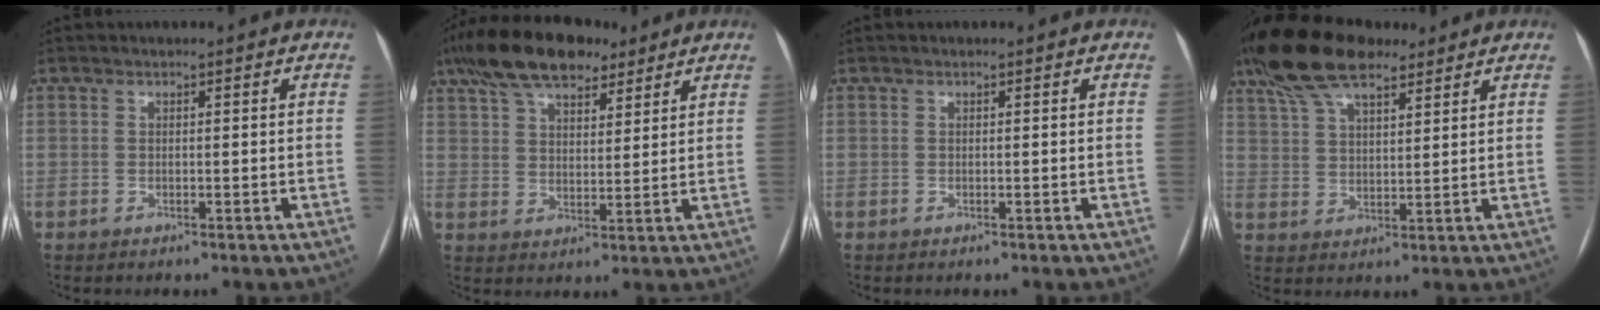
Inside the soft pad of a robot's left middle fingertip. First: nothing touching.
{"total": 15.1, "force": [10.8, 6.2, 8.7], "torque": [-0.176, 0.046, 0.188]}
{"total": 0.0}
{"total": 12.4, "force": [9.5, 4.1, 6.9], "torque": [-0.146, 0.034, 0.175]}